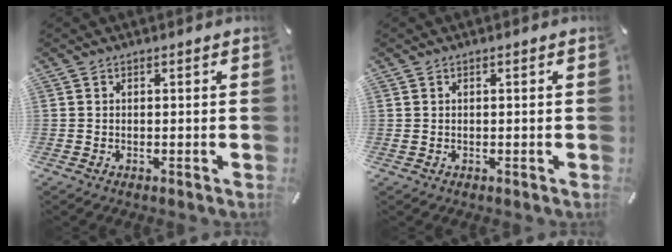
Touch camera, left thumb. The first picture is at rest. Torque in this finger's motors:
{"motor_torque": [-0.09, -0.09, -0.10, 0.26, 0.03]}